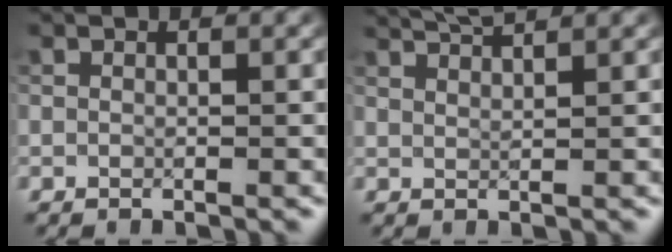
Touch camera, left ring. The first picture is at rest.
{"total": 3.1, "force": [2.7, 0.4, 1.5], "torque": [-0.011, 0.008, 0.033]}